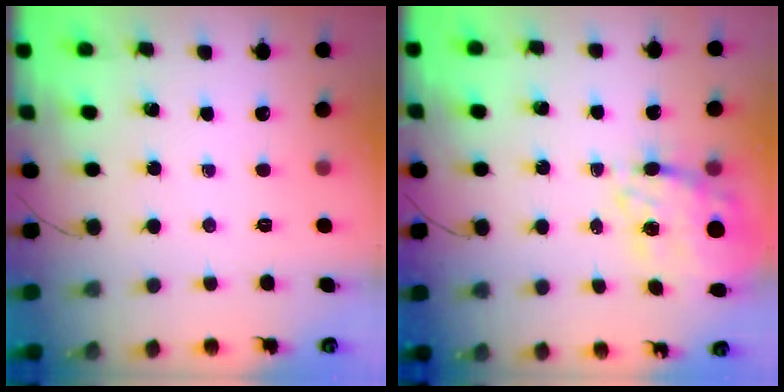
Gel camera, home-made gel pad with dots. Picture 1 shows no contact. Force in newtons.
{"total": 10.4, "press": 9.5, "slide": 4.2}